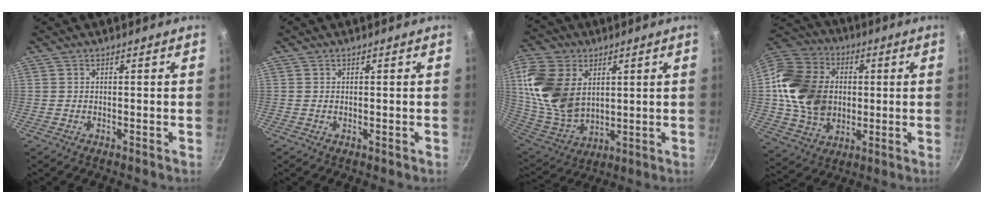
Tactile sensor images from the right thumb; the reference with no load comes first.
{"total": 0.0}
{"total": 18.3, "force": [5.0, 12.8, 12.2], "torque": [-0.222, -0.024, 0.110]}
{"total": 21.3, "force": [1.6, 17.0, 12.8], "torque": [-0.218, 0.018, 0.037]}